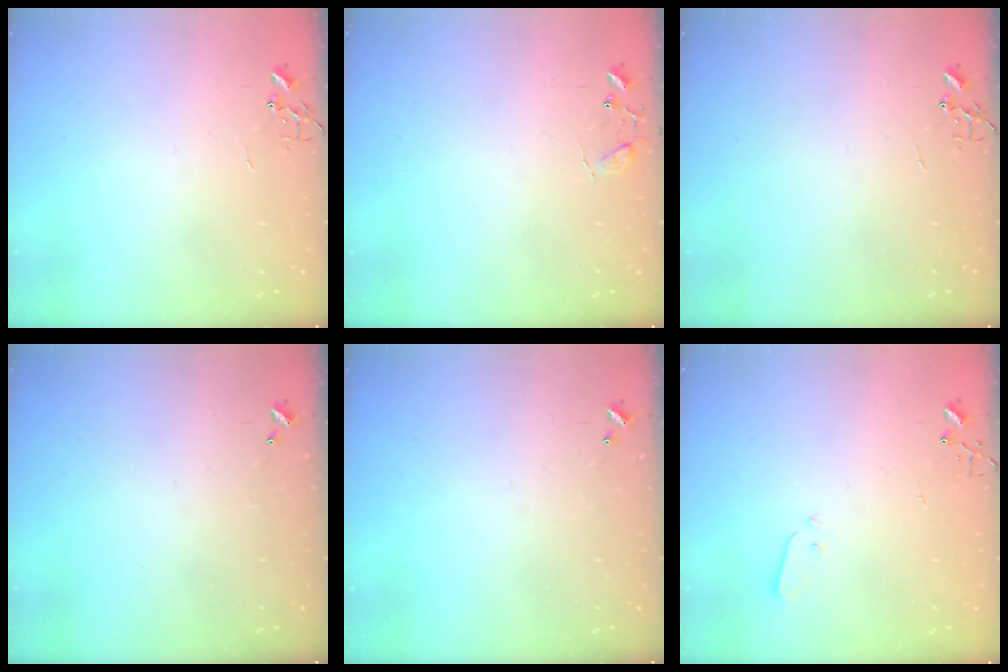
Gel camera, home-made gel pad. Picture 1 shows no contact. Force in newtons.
{"total": 8.0, "press": 8.0, "slide": 0.5}
{"total": 0.0}
{"total": 0.0}
{"total": 0.0}
{"total": 3.5, "press": 3.5, "slide": 0.2}